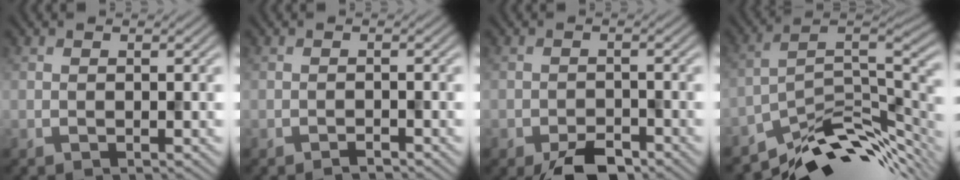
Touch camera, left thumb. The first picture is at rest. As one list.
[{"total": 0.9, "force": [-0.8, 0.2, 0.4], "torque": [-0.005, 0.000, -0.016]}, {"total": 4.6, "force": [-3.3, 2.0, 2.5], "torque": [-0.036, -0.004, -0.058]}, {"total": 11.9, "force": [-8.3, 4.4, 7.2], "torque": [-0.117, 0.002, -0.141]}]